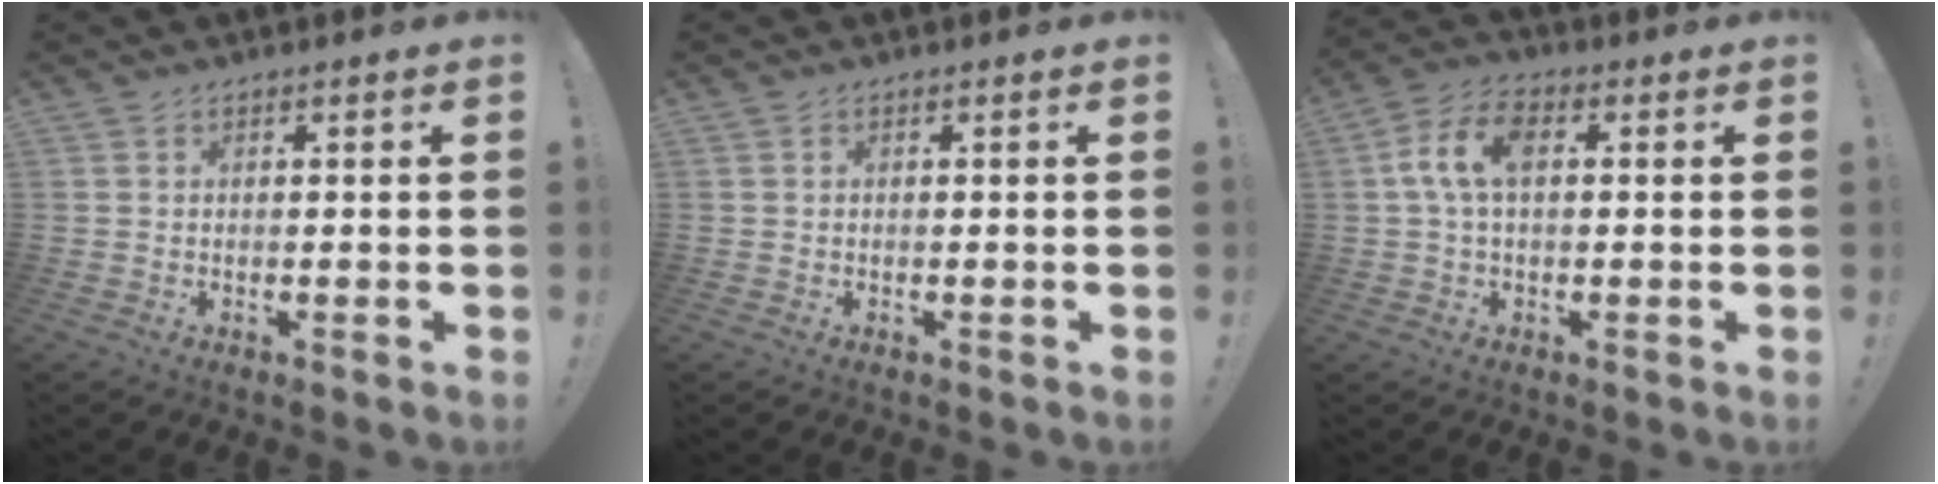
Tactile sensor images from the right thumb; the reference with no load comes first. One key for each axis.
{"total": 0.0}
{"total": 9.0, "fx": 1.7, "fy": 5.2, "fz": 7.1, "tx": -0.144, "ty": 0.013, "tz": 0.033}